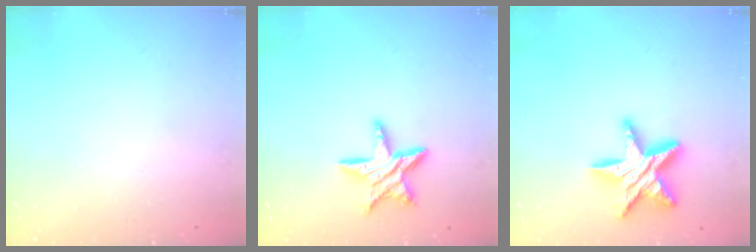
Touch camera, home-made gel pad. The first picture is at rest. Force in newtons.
{"total": 13.2, "press": 13.2, "slide": 0.9}
{"total": 16.0, "press": 15.9, "slide": 1.0}